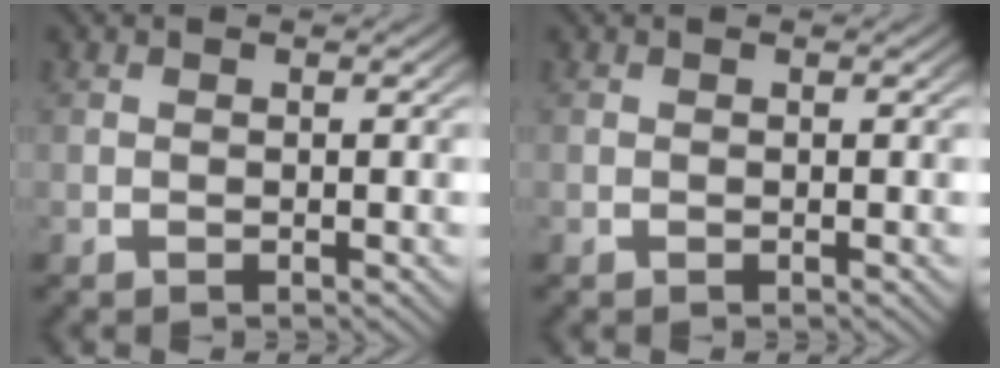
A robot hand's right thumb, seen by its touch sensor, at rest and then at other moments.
{"total": 0.0}